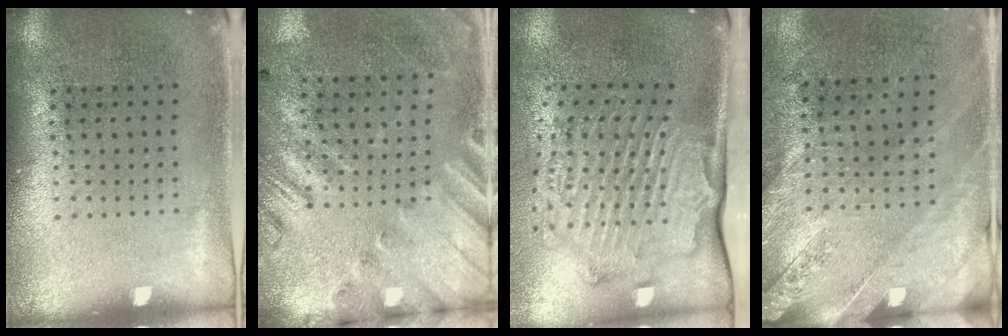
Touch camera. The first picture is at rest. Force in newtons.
{"total": 2.6, "press": 1.8, "slide": 1.8}
{"total": 2.3, "press": 2.1, "slide": 0.7}
{"total": 2.5, "press": 2.2, "slide": 1.2}